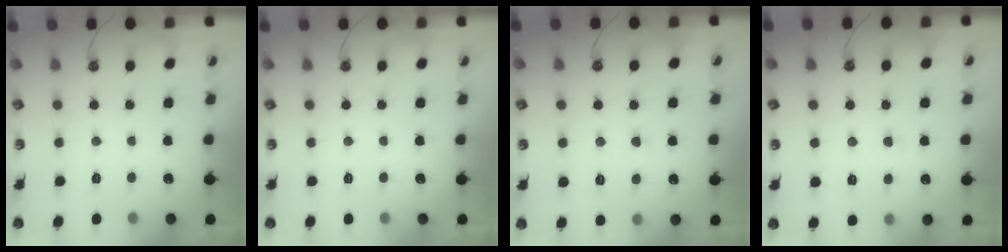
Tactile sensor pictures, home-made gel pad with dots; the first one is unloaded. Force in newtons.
{"total": 0.0}
{"total": 2.4, "press": 2.3, "slide": 0.5}
{"total": 2.4, "press": 2.3, "slide": 0.5}